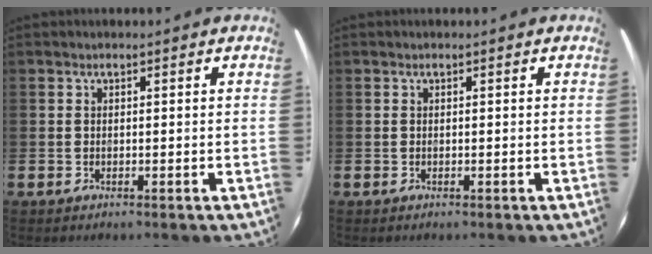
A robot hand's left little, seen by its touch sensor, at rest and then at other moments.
{"total": 0.0}